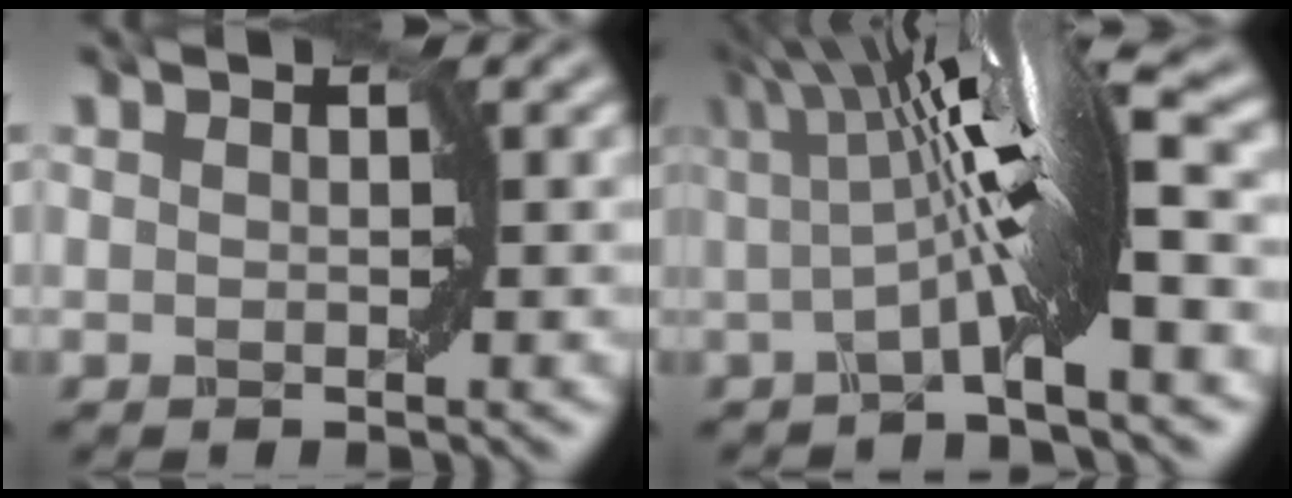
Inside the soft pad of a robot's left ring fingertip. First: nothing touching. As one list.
[{"total": 9.0, "force": [0.5, 2.2, 8.8], "torque": [-0.126, 0.003, 0.002]}]